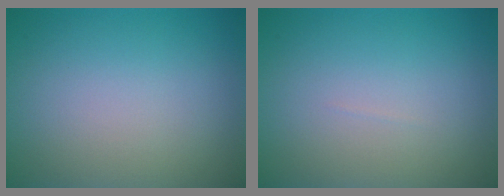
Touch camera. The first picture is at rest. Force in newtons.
{"total": 0.0}